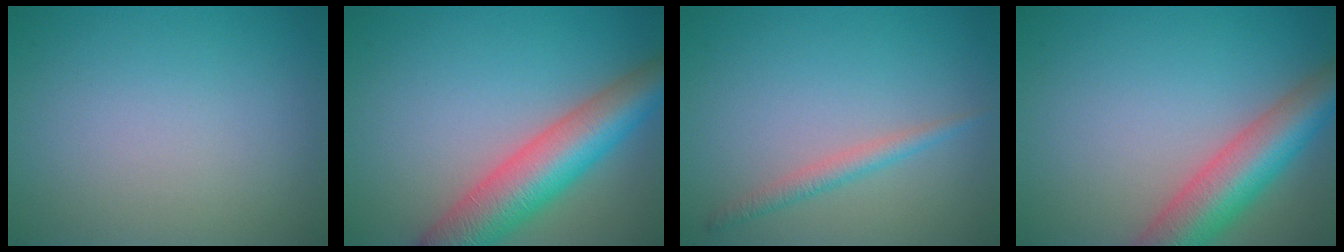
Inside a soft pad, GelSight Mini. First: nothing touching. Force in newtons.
{"total": 8.3, "press": 8.3, "slide": 0.3}
{"total": 1.8, "press": 1.8, "slide": 0.1}
{"total": 7.5, "press": 7.5, "slide": 0.3}